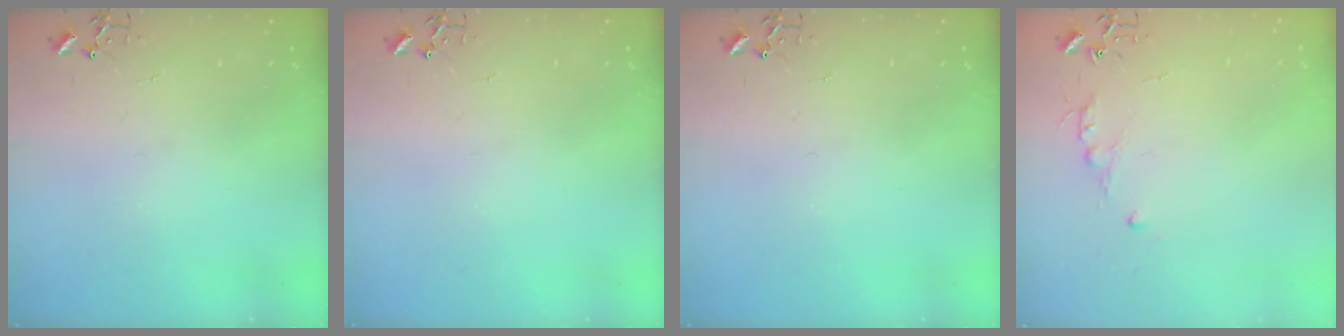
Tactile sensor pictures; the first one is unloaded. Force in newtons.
{"total": 0.0}
{"total": 0.0}
{"total": 4.8, "press": 4.8, "slide": 0.7}